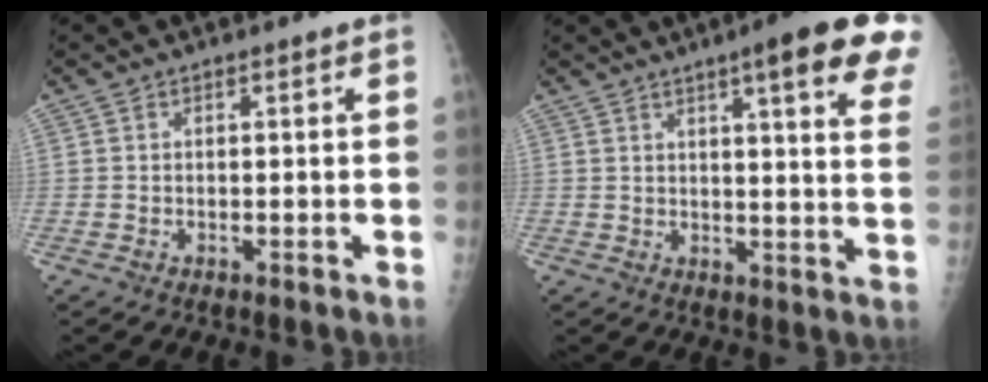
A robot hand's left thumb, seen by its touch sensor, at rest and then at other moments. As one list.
[{"total": 17.0, "force": [10.4, 2.3, 13.3], "torque": [-0.152, -0.032, 0.114]}]